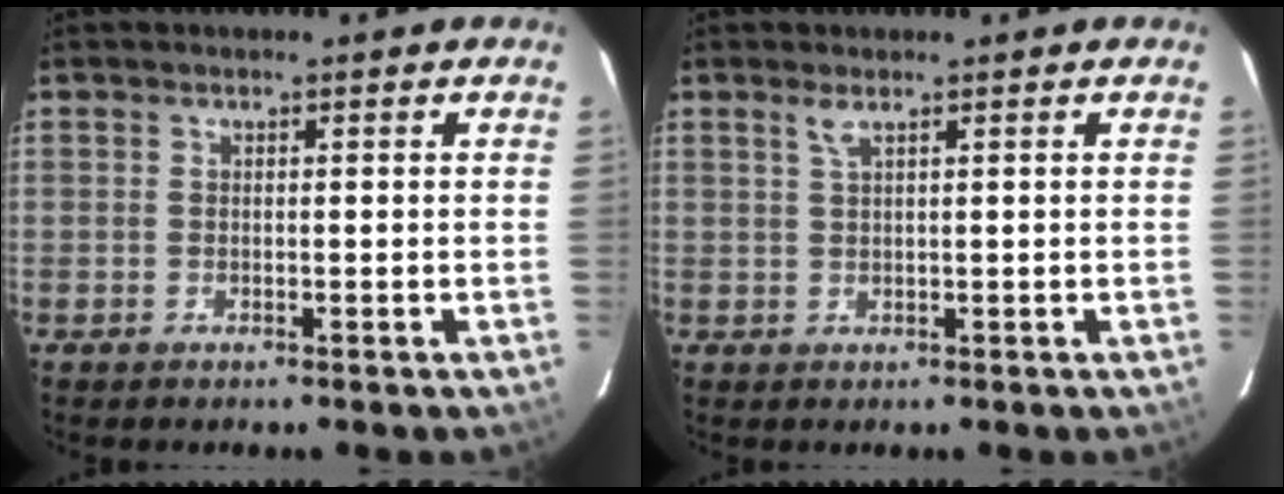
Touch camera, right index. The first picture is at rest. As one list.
[{"total": 1.4, "force": [0.9, -0.1, 1.1], "torque": [-0.022, 0.002, 0.019]}]